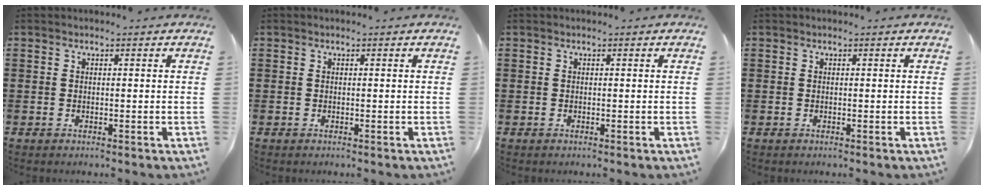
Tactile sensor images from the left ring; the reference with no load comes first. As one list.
[{"total": 0.0}, {"total": 0.0}, {"total": 0.0}]